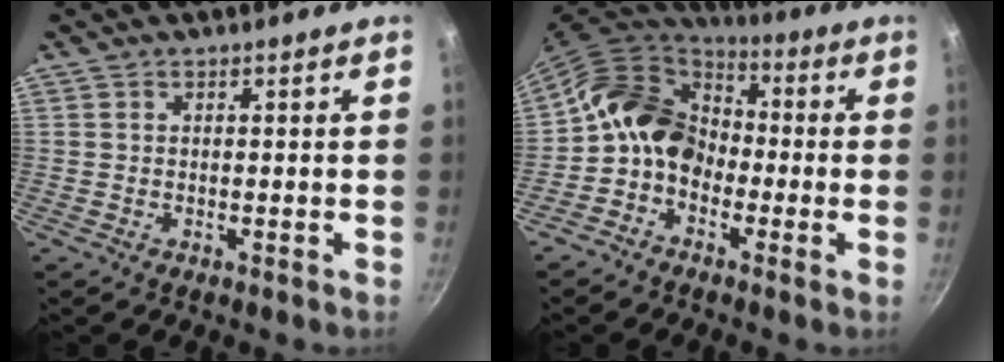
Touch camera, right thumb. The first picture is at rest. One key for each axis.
{"total": 13.2, "fx": -2.3, "fy": 10.5, "fz": 7.8, "tx": -0.100, "ty": 0.051, "tz": -0.074}